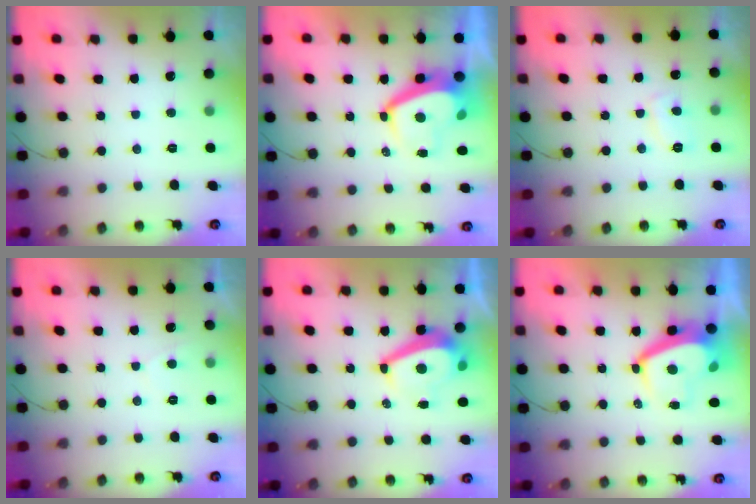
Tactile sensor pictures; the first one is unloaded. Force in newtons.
{"total": 7.1, "press": 7.0, "slide": 1.1}
{"total": 4.4, "press": 4.3, "slide": 0.7}
{"total": 0.8, "press": 0.6, "slide": 0.6}
{"total": 7.8, "press": 7.7, "slide": 1.1}
{"total": 7.1, "press": 7.0, "slide": 1.1}